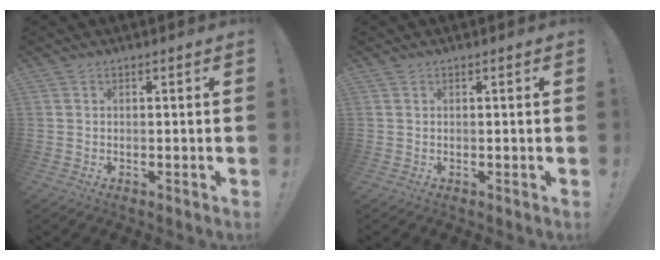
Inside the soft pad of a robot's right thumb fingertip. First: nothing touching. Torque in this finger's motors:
{"motor_torque": [-0.32, -0.06, 0.22, 0.04, -0.09]}